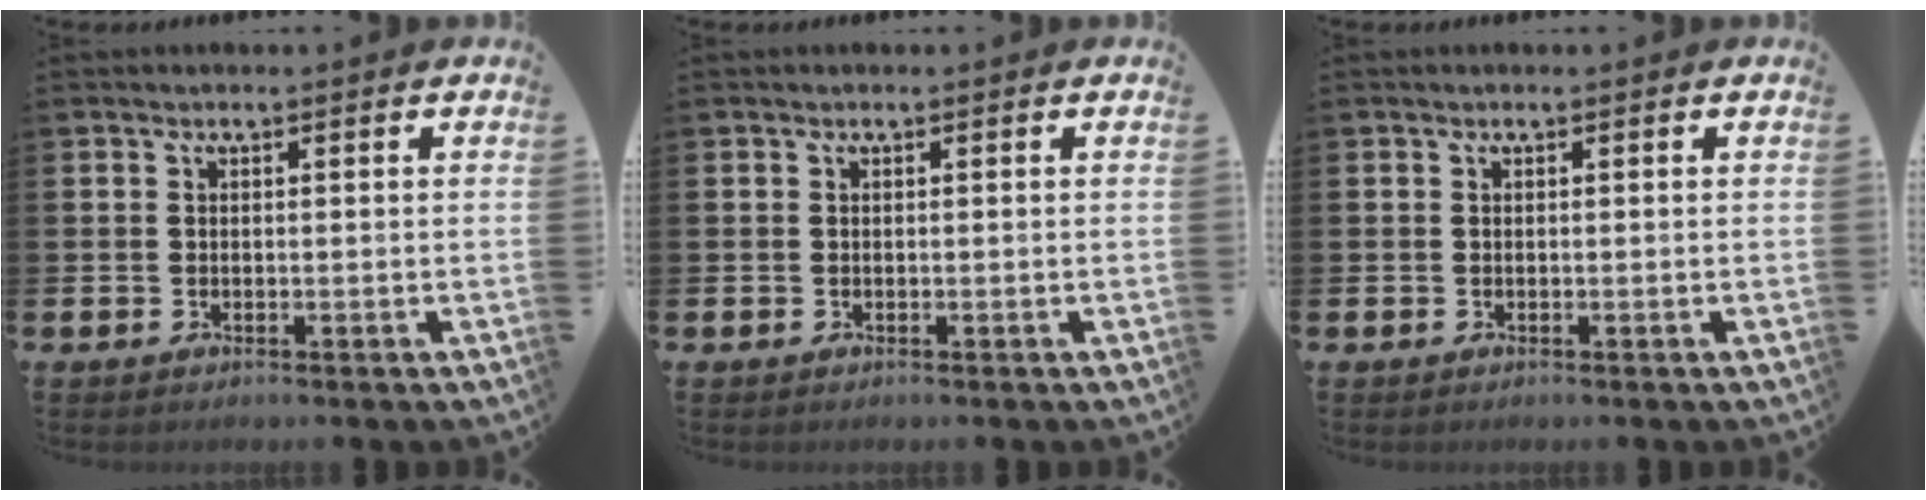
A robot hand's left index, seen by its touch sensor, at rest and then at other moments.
{"total": 0.0}
{"total": 0.0}